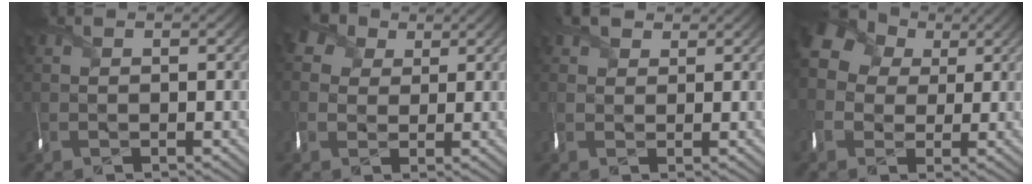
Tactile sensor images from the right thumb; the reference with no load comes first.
{"total": 3.5, "force": [1.8, 3.0, 0.4], "torque": [-0.027, 0.009, 0.023]}
{"total": 1.9, "force": [1.4, 0.8, -1.0], "torque": [0.014, 0.004, 0.019]}
{"total": 9.1, "force": [1.8, 7.8, 4.3], "torque": [-0.134, 0.014, 0.013]}